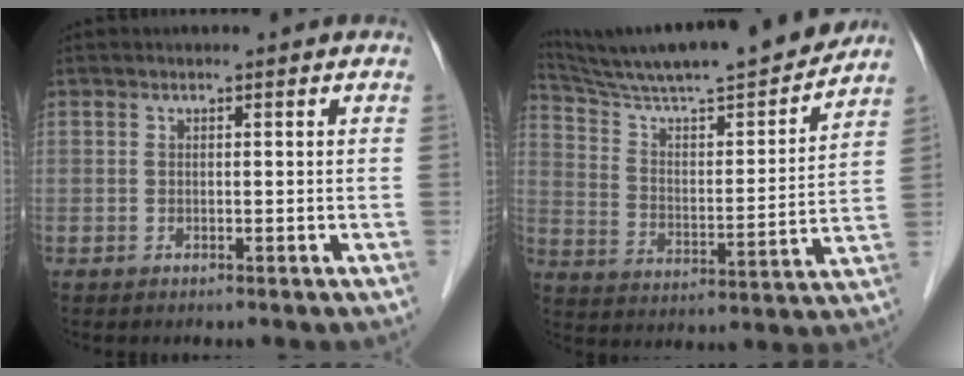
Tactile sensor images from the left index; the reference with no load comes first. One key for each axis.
{"total": 22.1, "fx": 19.9, "fy": 0.8, "fz": 9.6, "tx": -0.161, "ty": -0.011, "tz": 0.309}